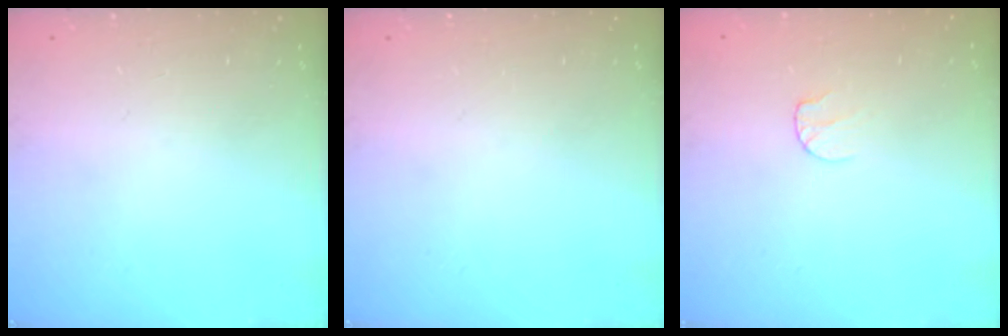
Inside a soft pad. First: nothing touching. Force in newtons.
{"total": 0.0}
{"total": 5.6, "press": 5.6, "slide": 0.5}